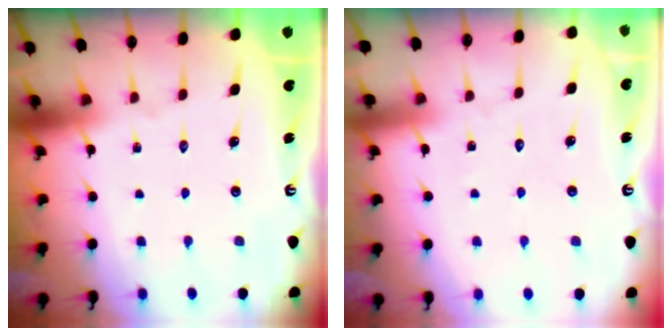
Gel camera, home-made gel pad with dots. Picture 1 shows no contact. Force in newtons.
{"total": 2.8, "press": 2.8, "slide": 0.3}